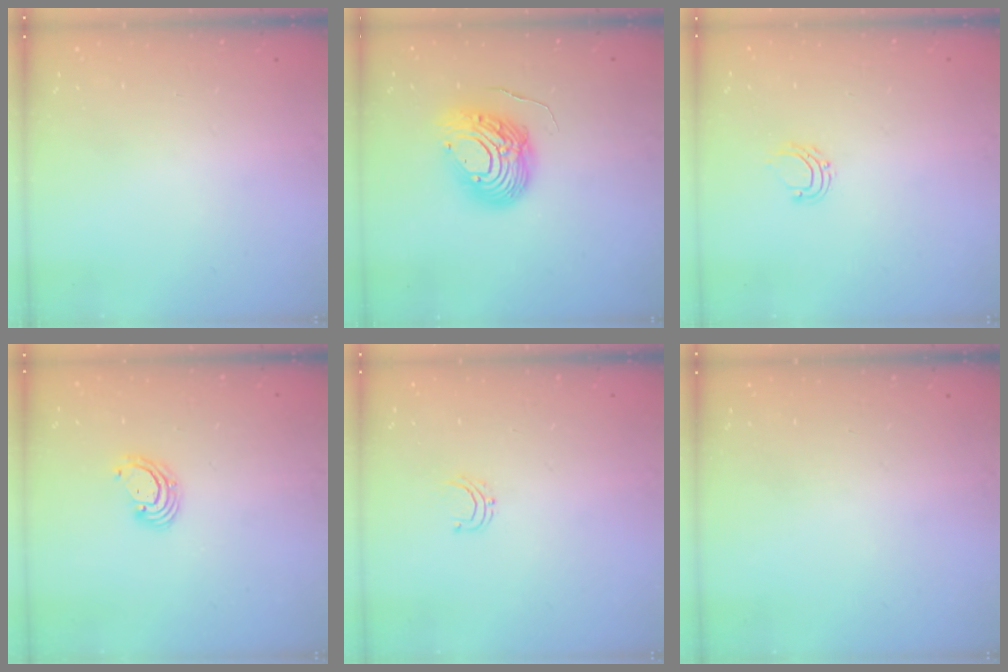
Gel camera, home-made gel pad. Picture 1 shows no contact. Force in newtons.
{"total": 12.0, "press": 12.0, "slide": 1.1}
{"total": 5.2, "press": 5.2, "slide": 0.4}
{"total": 3.1, "press": 3.1, "slide": 0.1}
{"total": 3.6, "press": 3.5, "slide": 0.4}
{"total": 0.0}